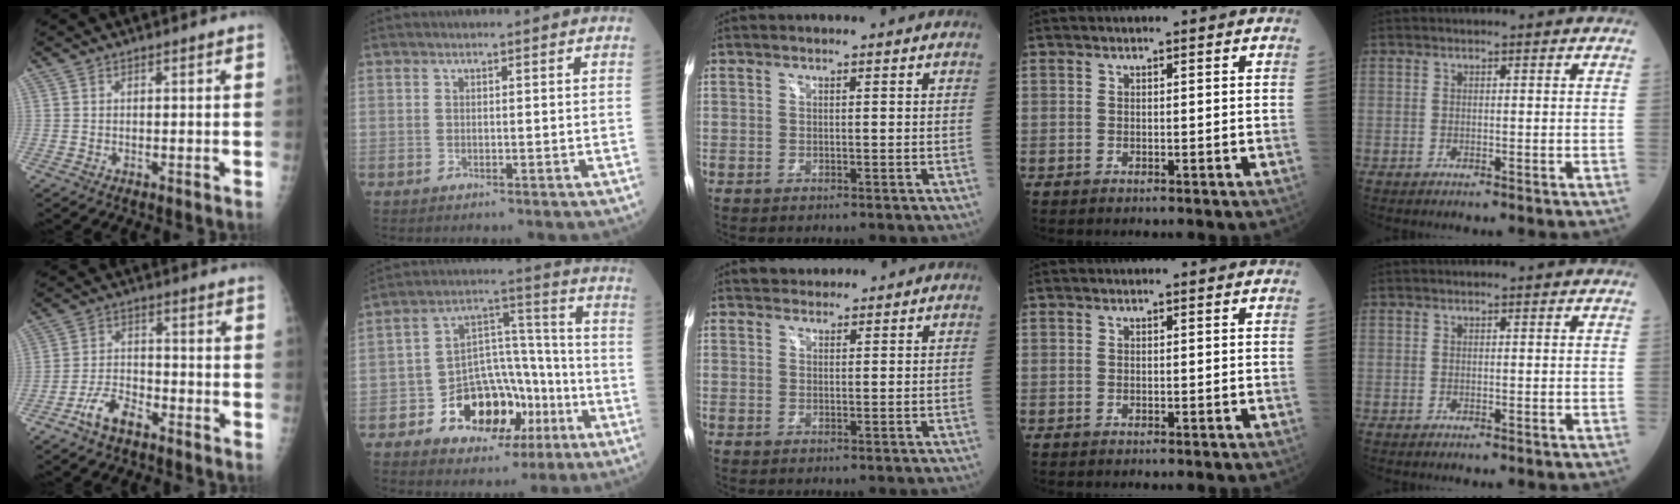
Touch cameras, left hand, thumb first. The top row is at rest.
{"thumb": {"total": 6.5, "force": [-4.5, 3.1, 3.5], "torque": [-0.064, 0.028, -0.084]}, "index": {"total": 13.5, "force": [-6.0, 9.0, 8.1], "torque": [-0.134, 0.036, -0.084]}, "middle": {"total": 2.7, "force": [2.5, 1.2, 0.2], "torque": [0.000, 0.018, 0.038]}}